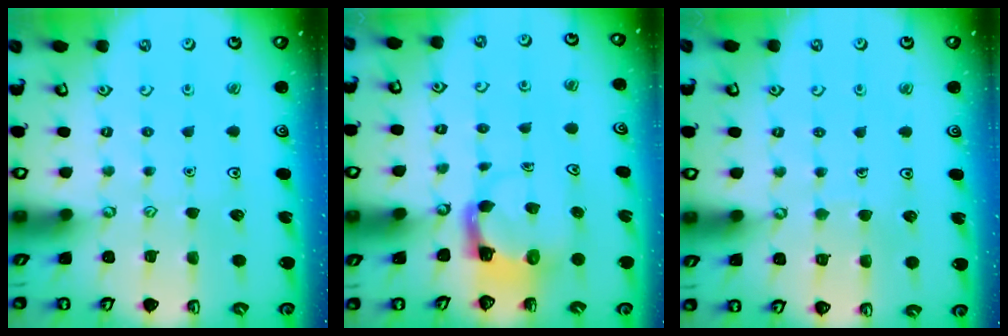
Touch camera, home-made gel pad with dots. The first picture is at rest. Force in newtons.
{"total": 4.0, "press": 3.9, "slide": 0.7}
{"total": 4.4, "press": 4.4, "slide": 0.4}